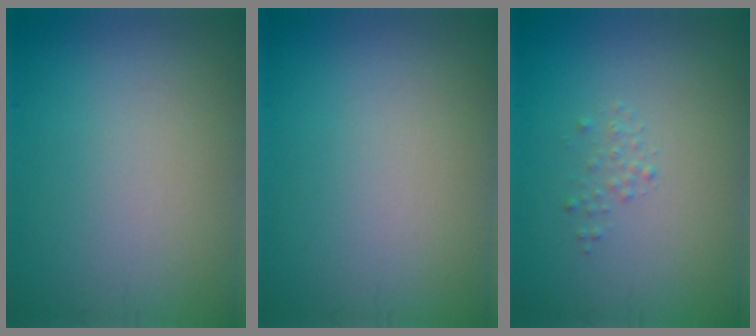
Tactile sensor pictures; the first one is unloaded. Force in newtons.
{"total": 0.0}
{"total": 0.7, "press": 0.7, "slide": 0.1}